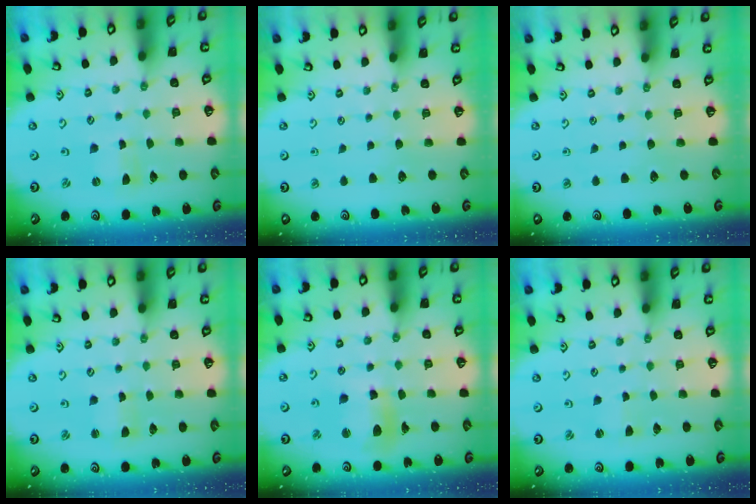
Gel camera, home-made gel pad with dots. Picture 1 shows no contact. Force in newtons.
{"total": 0.0}
{"total": 0.0}
{"total": 1.2, "press": 1.2, "slide": 0.2}
{"total": 10.9, "press": 10.7, "slide": 1.8}
{"total": 1.0, "press": 1.0, "slide": 0.2}